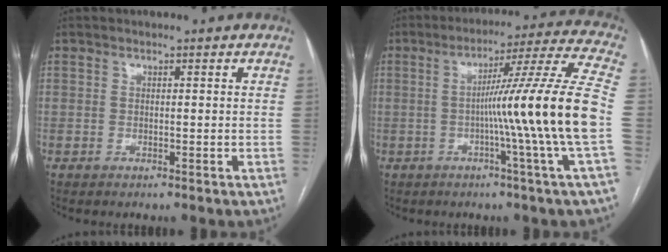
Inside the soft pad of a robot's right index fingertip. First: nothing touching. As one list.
[{"total": 16.4, "force": [-2.5, -3.5, 15.8], "torque": [-0.232, -0.007, -0.048]}]